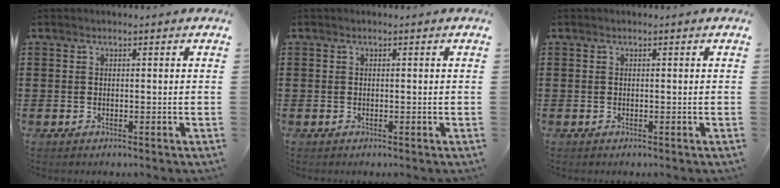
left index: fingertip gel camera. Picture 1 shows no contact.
{"total": 0.0}
{"total": 0.0}